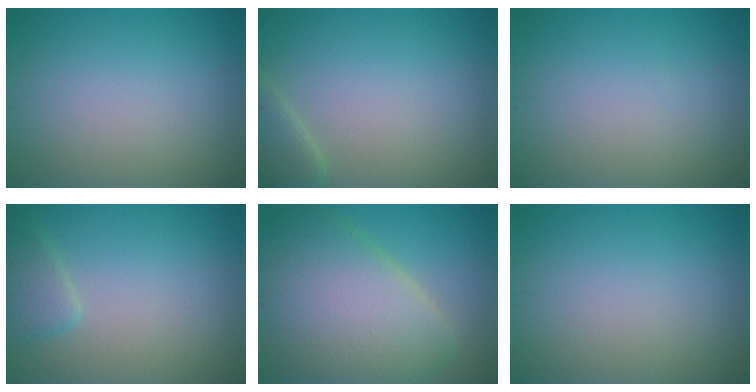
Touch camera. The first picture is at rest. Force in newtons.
{"total": 2.5, "press": 2.5, "slide": 0.1}
{"total": 0.0}
{"total": 2.1, "press": 2.1, "slide": 0.2}
{"total": 10.9, "press": 10.9, "slide": 0.8}
{"total": 0.0}